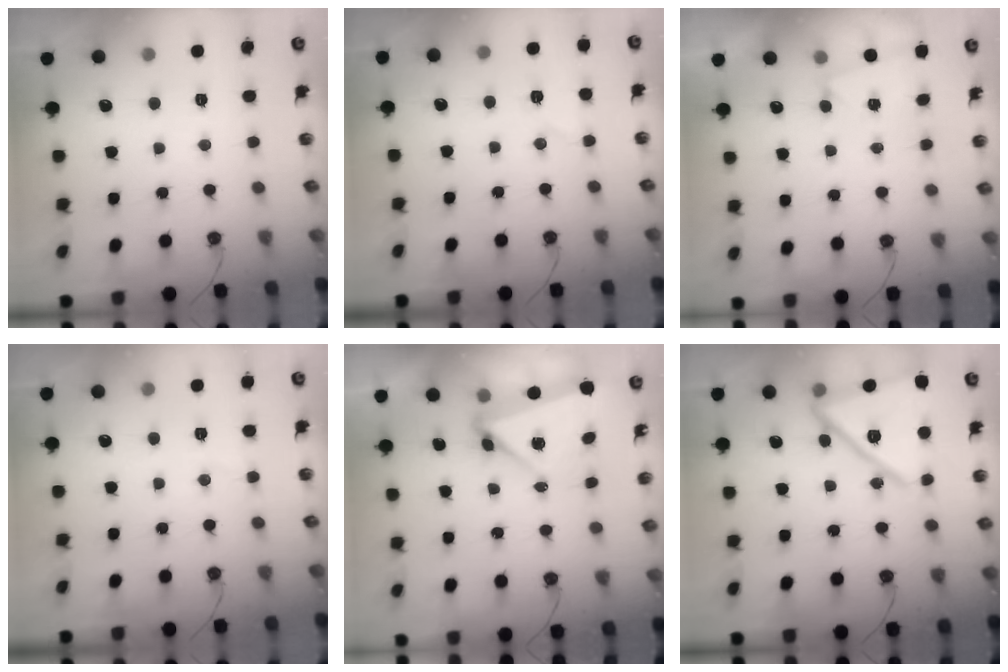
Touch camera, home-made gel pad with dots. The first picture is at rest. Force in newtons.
{"total": 9.1, "press": 3.6, "slide": 8.4}
{"total": 1.0, "press": 0.9, "slide": 0.4}
{"total": 2.7, "press": 2.5, "slide": 1.1}
{"total": 6.1, "press": 5.2, "slide": 3.2}
{"total": 19.0, "press": 18.9, "slide": 1.5}